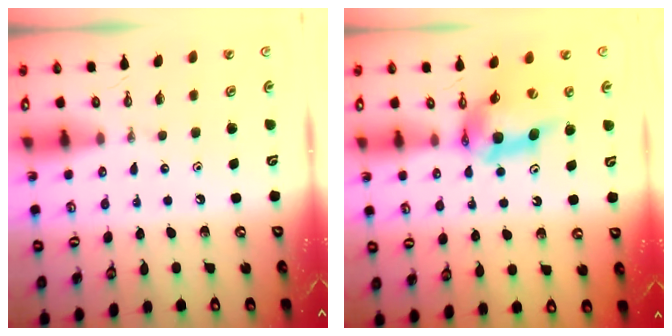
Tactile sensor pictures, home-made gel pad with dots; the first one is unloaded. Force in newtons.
{"total": 11.8, "press": 11.7, "slide": 1.2}